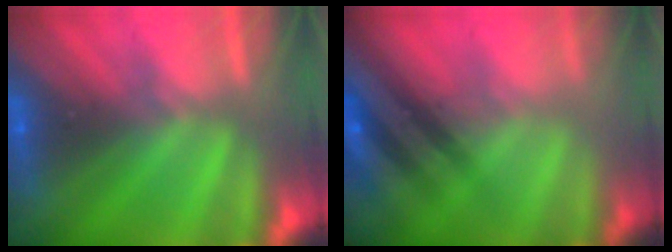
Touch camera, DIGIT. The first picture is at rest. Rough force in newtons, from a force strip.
{"total": 2.8}